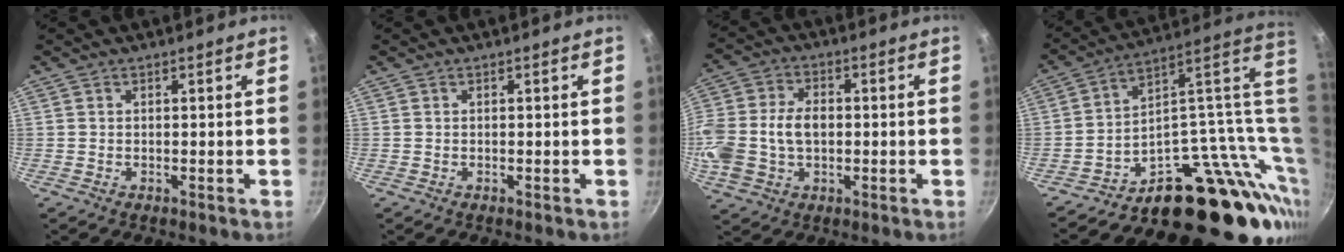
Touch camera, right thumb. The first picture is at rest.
{"total": 0.0}
{"total": 15.5, "force": [-0.8, 11.3, 10.6], "torque": [-0.235, 0.032, -0.017]}
{"total": 26.2, "force": [3.5, 15.0, 21.2], "torque": [-0.250, 0.001, 0.057]}